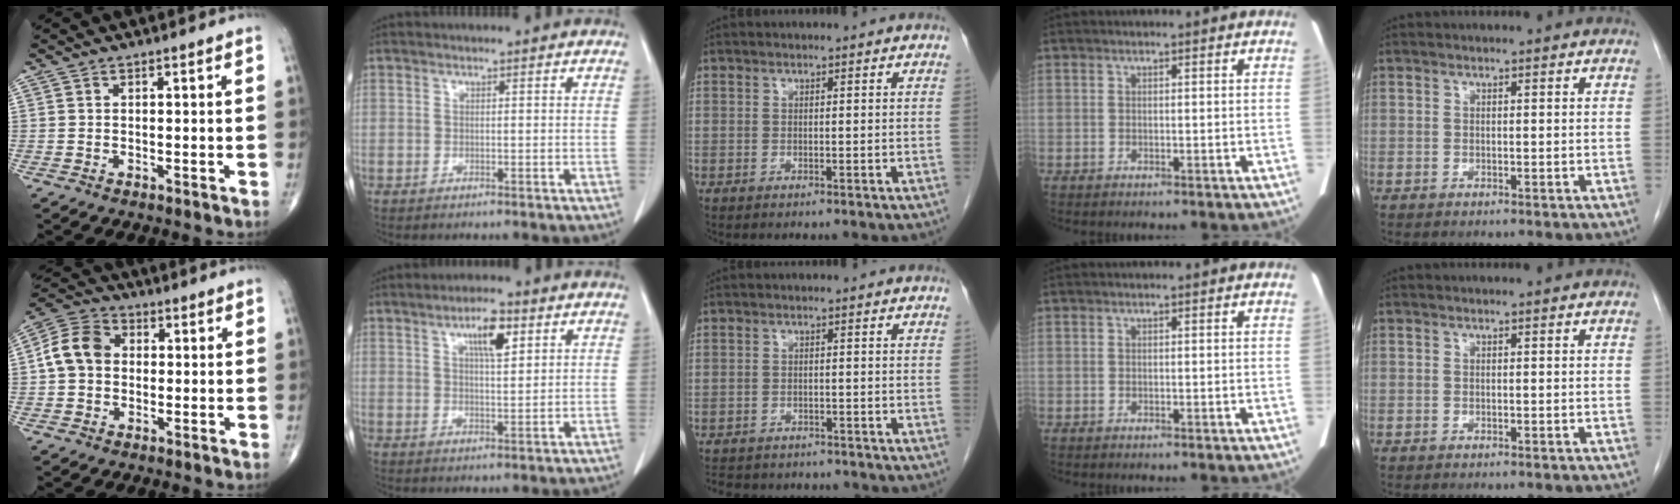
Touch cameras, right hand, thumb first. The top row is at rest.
{"thumb": {"total": 8.6, "force": [0.3, 6.9, 5.2], "torque": [-0.091, 0.026, -0.005]}, "index": {"total": 5.7, "force": [2.8, 1.4, 4.8], "torque": [-0.084, 0.002, 0.045]}, "middle": {"total": 10.1, "force": [-9.1, 3.6, 2.7], "torque": [-0.056, 0.006, -0.113]}}